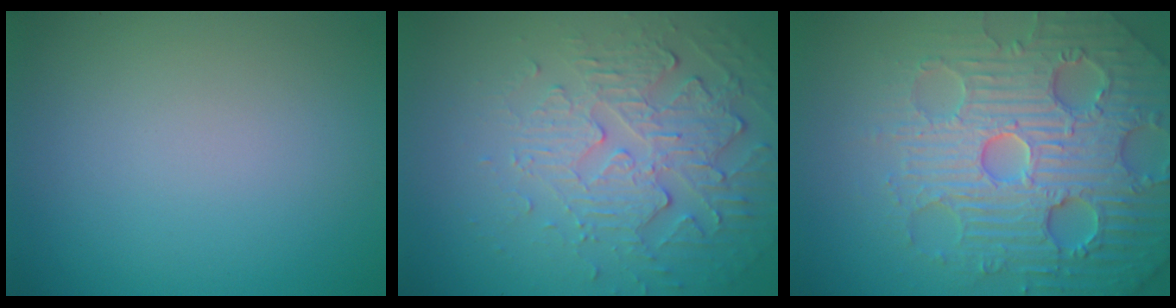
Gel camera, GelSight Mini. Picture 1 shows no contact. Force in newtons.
{"total": 5.7, "press": 3.7, "slide": 4.3}
{"total": 7.6, "press": 7.4, "slide": 1.5}